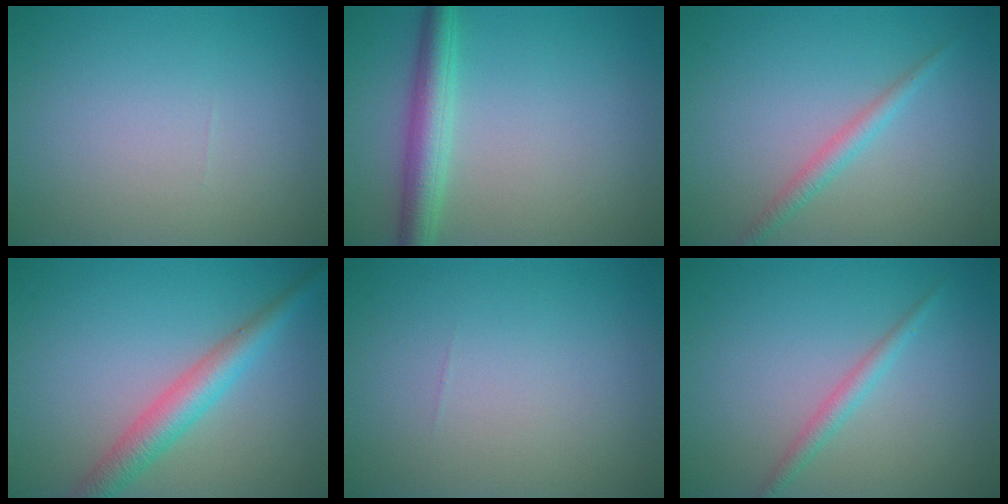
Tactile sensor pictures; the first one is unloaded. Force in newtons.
{"total": 3.8, "press": 3.8, "slide": 0.1}
{"total": 1.7, "press": 1.7, "slide": 0.0}
{"total": 4.0, "press": 4.0, "slide": 0.1}
{"total": 0.0}
{"total": 1.6, "press": 1.6, "slide": 0.0}